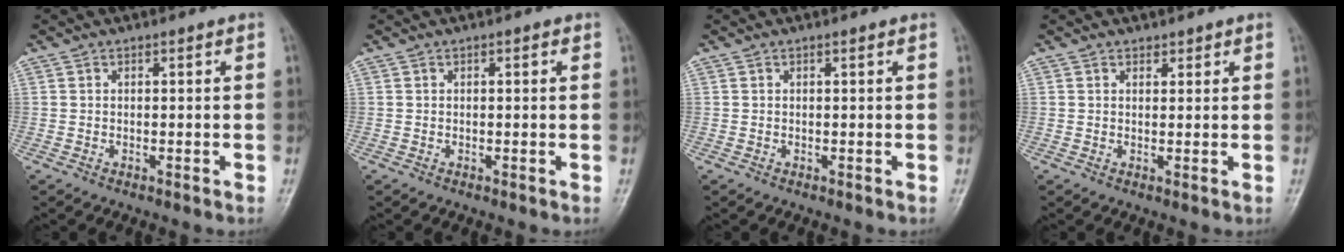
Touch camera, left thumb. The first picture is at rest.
{"total": 1.1, "force": [0.5, 0.4, 0.9], "torque": [-0.012, 0.001, 0.004]}
{"total": 0.6, "force": [0.4, 0.1, 0.4], "torque": [-0.007, 0.000, 0.003]}
{"total": 1.6, "force": [1.2, 0.9, 0.2], "torque": [0.014, -0.007, 0.014]}